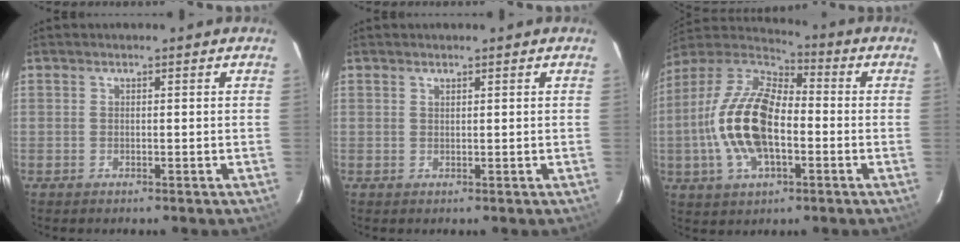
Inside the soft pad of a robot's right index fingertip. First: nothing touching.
{"total": 0.6, "force": [0.6, 0.1, 0.2], "torque": [-0.003, 0.001, 0.011]}
{"total": 18.5, "force": [-3.2, 9.2, 15.8], "torque": [-0.327, 0.004, -0.064]}